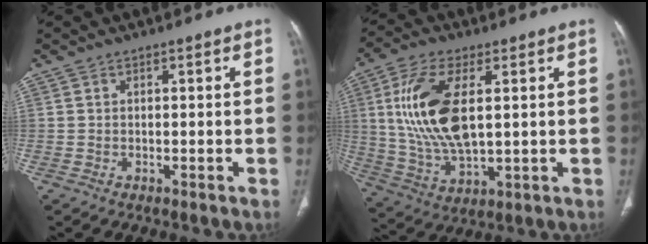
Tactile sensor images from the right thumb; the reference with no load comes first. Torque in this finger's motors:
{"motor_torque": [-0.89, 1.55, 0.74, 0.70, 0.50]}